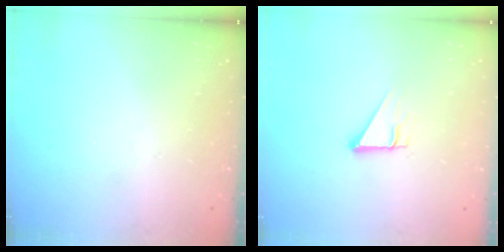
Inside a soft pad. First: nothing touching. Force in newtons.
{"total": 3.8, "press": 3.8, "slide": 0.3}